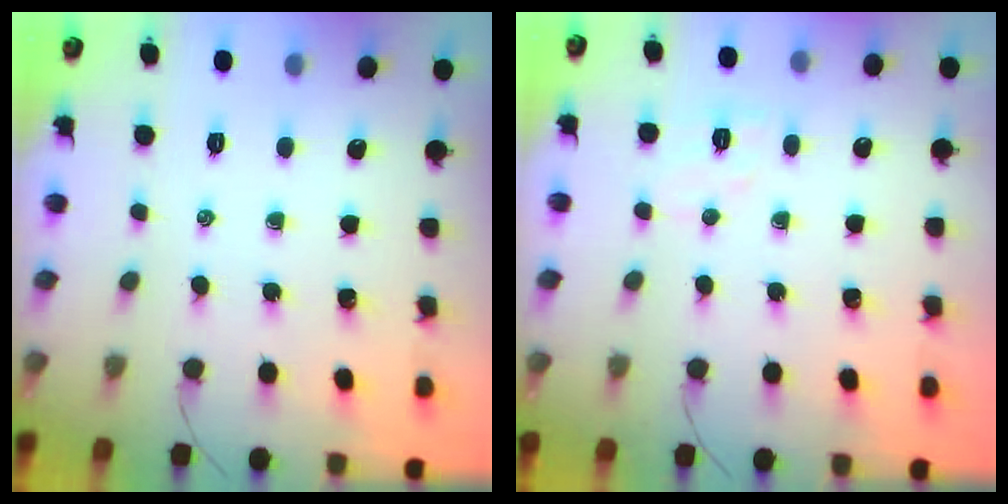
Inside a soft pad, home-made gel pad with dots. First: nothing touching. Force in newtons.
{"total": 5.7, "press": 5.6, "slide": 1.3}